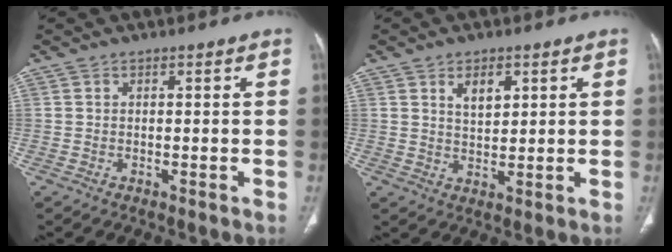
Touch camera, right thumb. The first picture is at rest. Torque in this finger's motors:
{"motor_torque": [-0.01, -0.01, -0.05, 0.02, 0.00]}